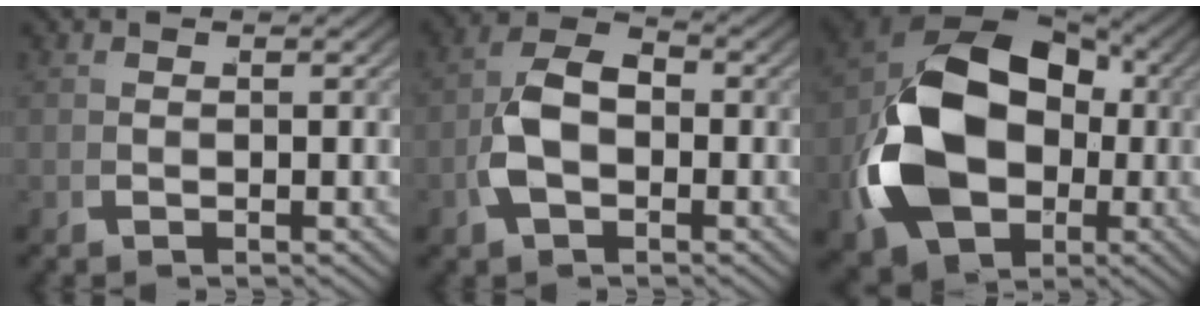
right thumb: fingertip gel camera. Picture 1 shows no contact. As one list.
[{"total": 5.2, "force": [-0.3, 3.3, 3.9], "torque": [-0.085, -0.002, -0.005]}, {"total": 17.4, "force": [-0.7, 12.2, 12.4], "torque": [-0.289, -0.039, 0.008]}]